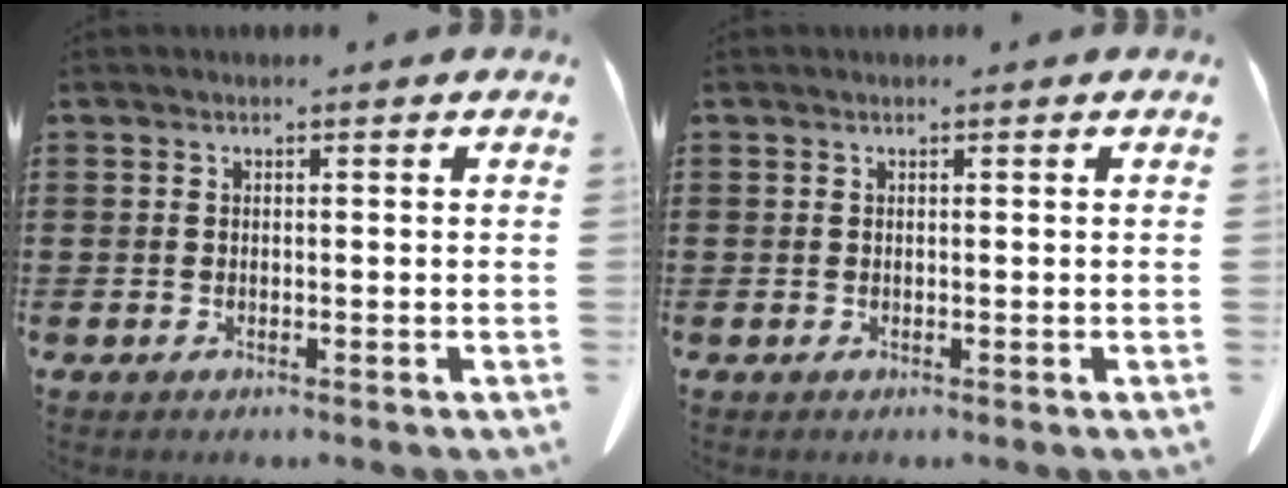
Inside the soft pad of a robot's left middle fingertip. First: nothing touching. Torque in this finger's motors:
{"motor_torque": [0.02, 0.01, 0.00, -0.01]}